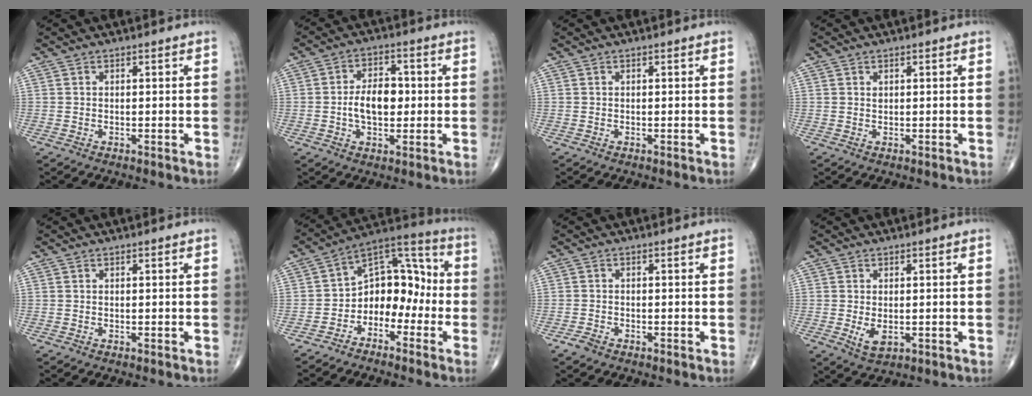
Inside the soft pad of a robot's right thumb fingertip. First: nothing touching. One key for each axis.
{"total": 8.0, "fx": -0.4, "fy": 4.8, "fz": 6.3, "tx": -0.094, "ty": 0.013, "tz": -0.010}
{"total": 0.0}
{"total": 0.5, "fx": 0.3, "fy": 0.3, "fz": 0.3, "tx": -0.003, "ty": -0.001, "tz": 0.006}
{"total": 0.0}
{"total": 11.4, "fx": -3.3, "fy": 8.1, "fz": 7.3, "tx": -0.069, "ty": 0.072, "tz": -0.072}
{"total": 1.6, "fx": -1.2, "fy": 0.9, "fz": 0.8, "tx": -0.018, "ty": 0.002, "tz": -0.022}
{"total": 3.5, "fx": -0.5, "fy": 1.9, "fz": 2.8, "tx": -0.045, "ty": -0.008, "tz": -0.001}